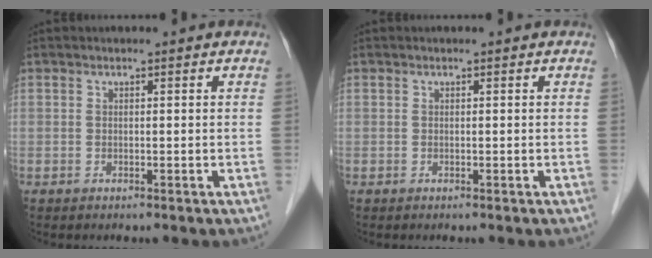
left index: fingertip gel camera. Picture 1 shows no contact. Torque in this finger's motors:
{"motor_torque": [0.03, -0.02, 0.00, 0.00]}